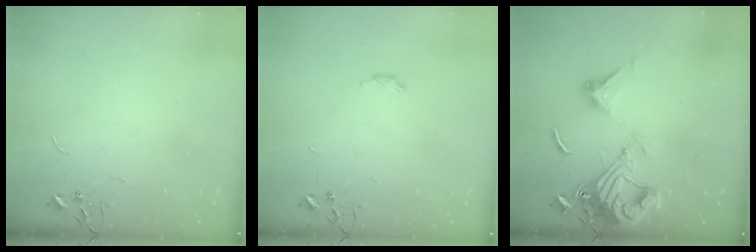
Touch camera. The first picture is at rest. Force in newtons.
{"total": 2.8, "press": 2.7, "slide": 0.5}
{"total": 16.3, "press": 16.2, "slide": 1.7}